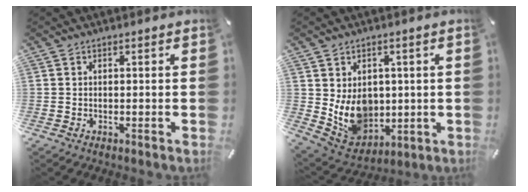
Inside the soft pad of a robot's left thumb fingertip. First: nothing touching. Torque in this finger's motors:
{"motor_torque": [1.94, 2.06, 0.56, -0.43, 0.13]}